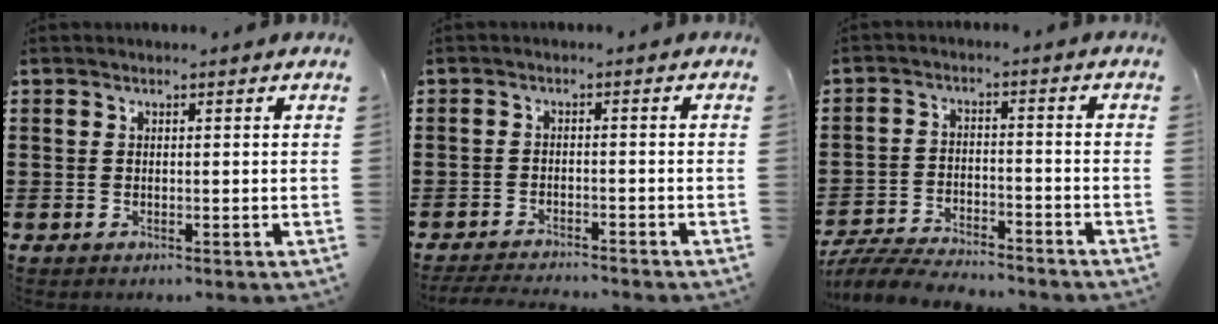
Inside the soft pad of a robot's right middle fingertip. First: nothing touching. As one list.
[{"total": 2.7, "force": [-2.7, 0.1, 0.3], "torque": [-0.014, -0.002, -0.059]}, {"total": 6.1, "force": [-5.9, 0.7, 1.5], "torque": [-0.039, 0.003, -0.118]}]